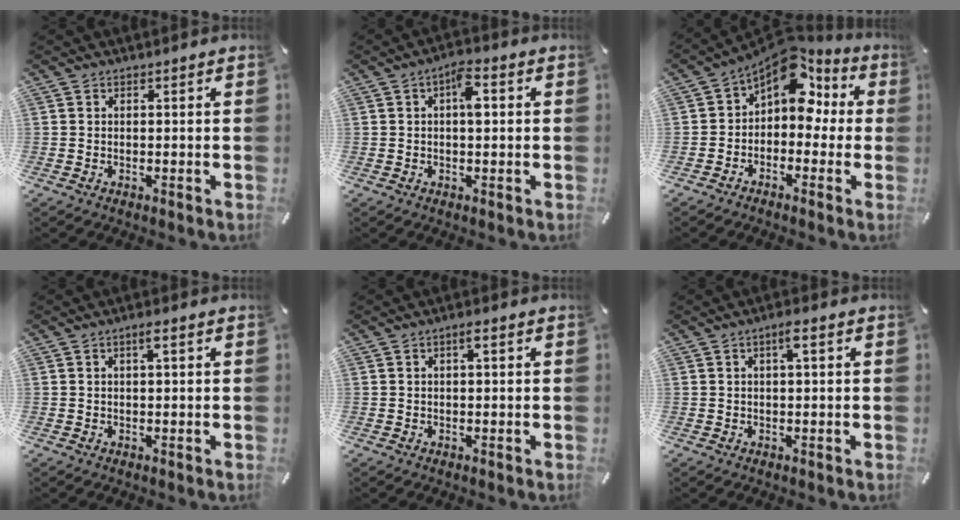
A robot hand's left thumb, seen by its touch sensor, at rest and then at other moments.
{"total": 5.0, "force": [0.8, 2.2, 4.4], "torque": [-0.066, 0.005, 0.005]}
{"total": 11.7, "force": [5.6, 7.4, 7.2], "torque": [-0.107, -0.034, 0.098]}
{"total": 2.1, "force": [0.8, 0.6, 1.8], "torque": [-0.038, 0.005, 0.012]}
{"total": 1.8, "force": [0.5, 0.7, 1.6], "torque": [-0.032, 0.005, 0.007]}
{"total": 2.8, "force": [0.9, 0.8, 2.5], "torque": [-0.051, 0.006, 0.014]}